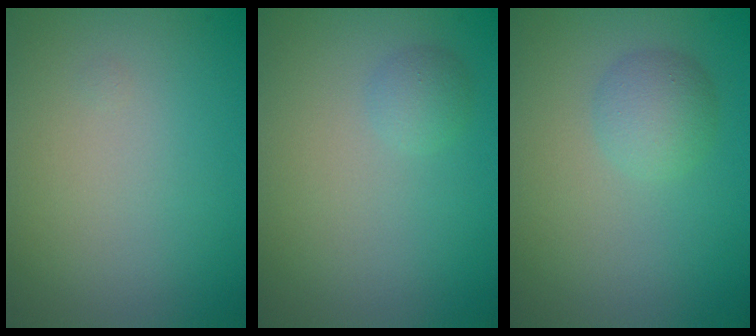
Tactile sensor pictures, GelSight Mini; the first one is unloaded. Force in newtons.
{"total": 1.3, "press": 1.3, "slide": 0.1}
{"total": 2.5, "press": 2.5, "slide": 0.1}